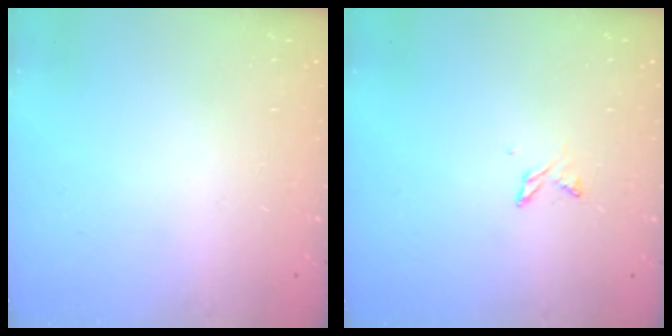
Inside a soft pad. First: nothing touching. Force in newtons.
{"total": 2.7, "press": 2.7, "slide": 0.4}